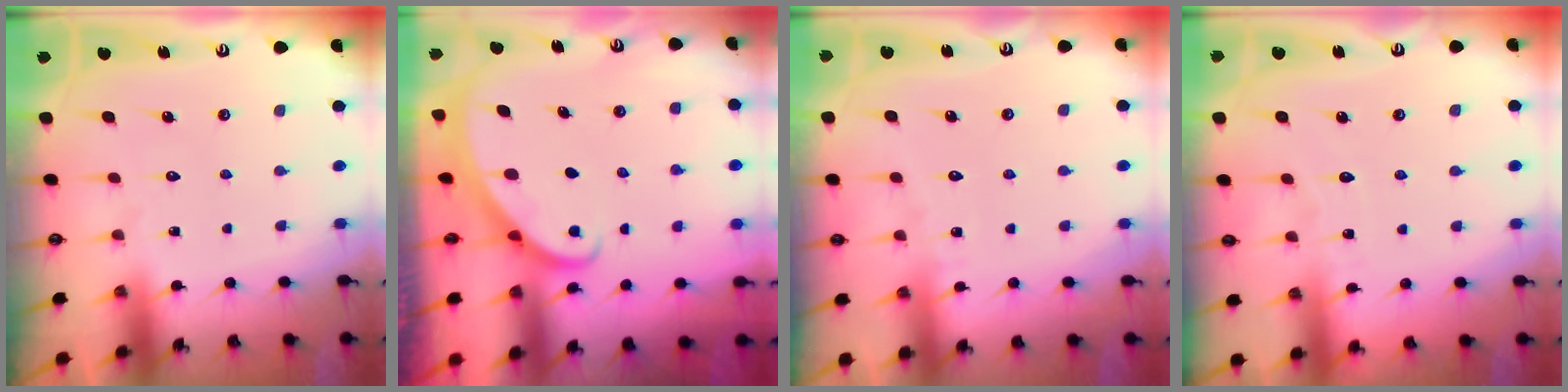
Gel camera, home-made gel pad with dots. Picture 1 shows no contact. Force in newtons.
{"total": 1.9, "press": 1.9, "slide": 0.1}
{"total": 3.3, "press": 3.3, "slide": 0.4}
{"total": 3.3, "press": 3.3, "slide": 0.1}